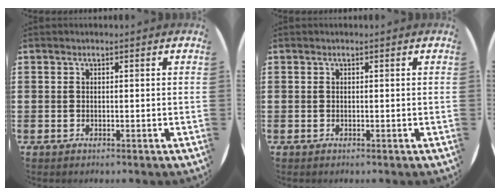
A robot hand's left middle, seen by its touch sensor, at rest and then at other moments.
{"total": 0.0}